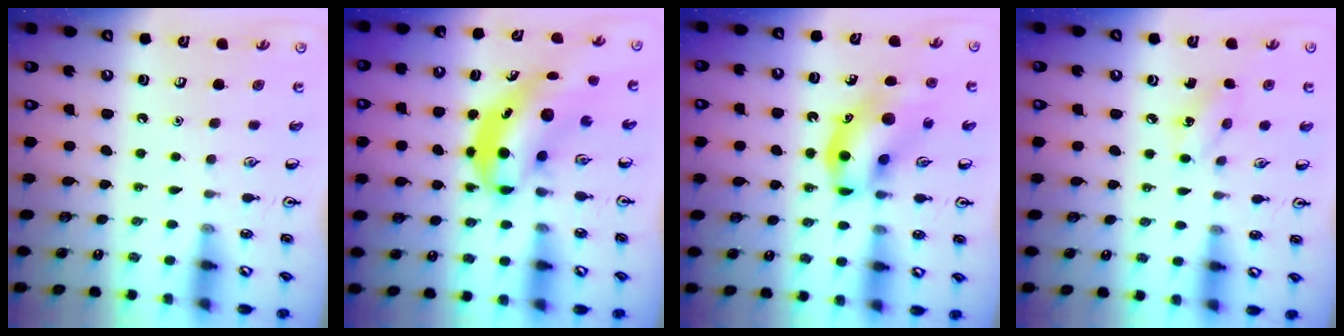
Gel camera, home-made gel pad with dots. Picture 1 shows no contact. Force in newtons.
{"total": 6.3, "press": 6.1, "slide": 1.7}
{"total": 13.3, "press": 12.8, "slide": 3.4}
{"total": 5.4, "press": 5.1, "slide": 1.5}